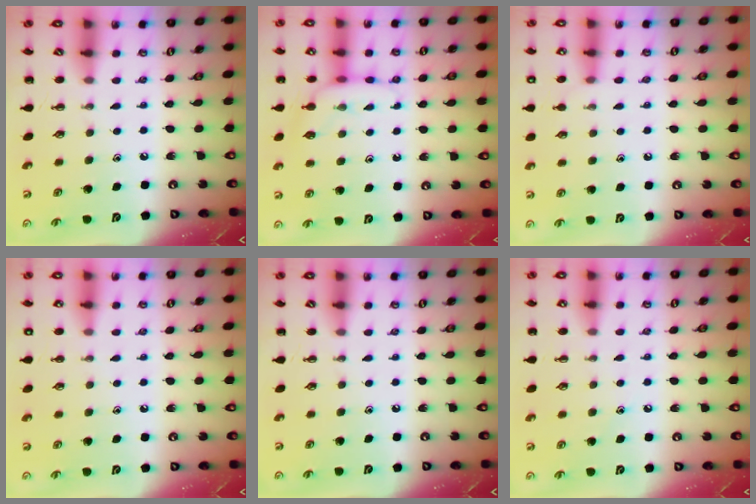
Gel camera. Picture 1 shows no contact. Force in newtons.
{"total": 8.1, "press": 7.9, "slide": 1.5}
{"total": 6.7, "press": 6.4, "slide": 2.3}
{"total": 2.1, "press": 2.0, "slide": 0.6}
{"total": 0.0}
{"total": 5.8, "press": 5.6, "slide": 1.7}